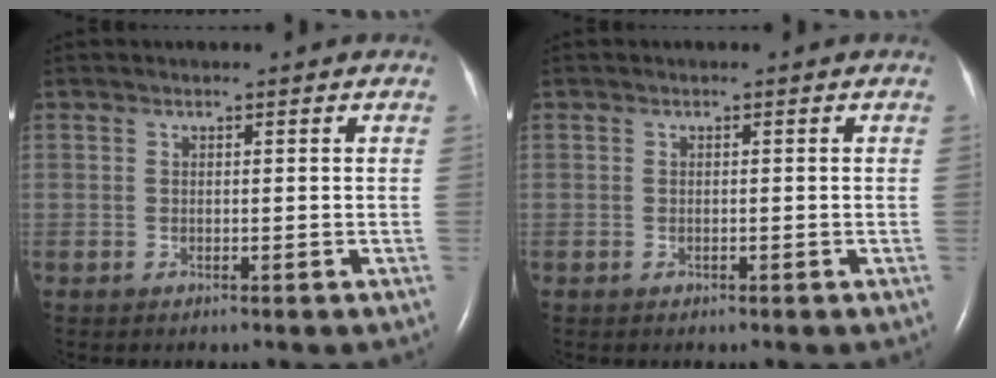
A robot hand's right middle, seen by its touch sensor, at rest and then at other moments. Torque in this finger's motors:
{"motor_torque": [-0.09, -0.03, 0.04, 0.01]}